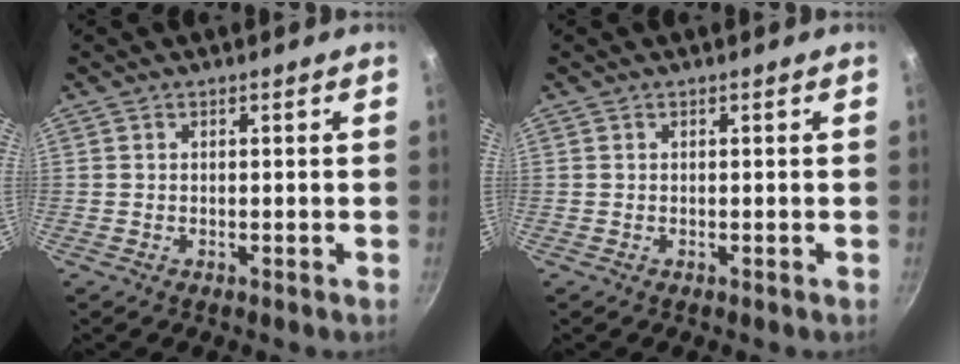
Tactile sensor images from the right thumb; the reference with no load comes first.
{"total": 0.0}